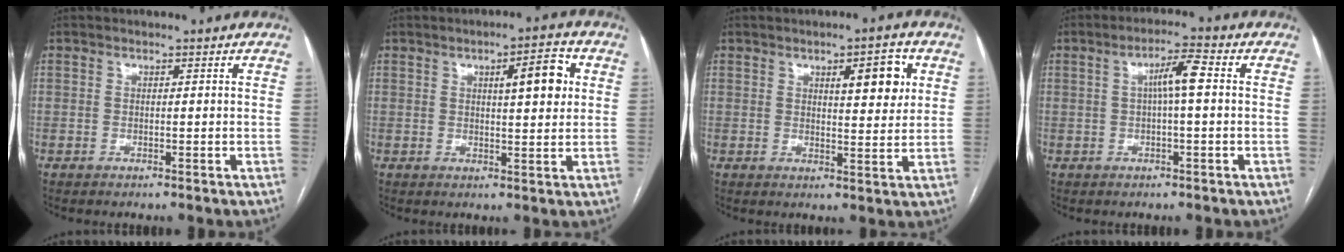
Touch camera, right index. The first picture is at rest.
{"total": 6.5, "force": [1.9, 1.4, 6.1], "torque": [-0.086, 0.007, 0.026]}
{"total": 6.5, "force": [2.5, 1.8, 5.7], "torque": [-0.078, 0.001, 0.034]}
{"total": 4.8, "force": [0.5, 0.4, 4.8], "torque": [-0.084, 0.013, 0.007]}